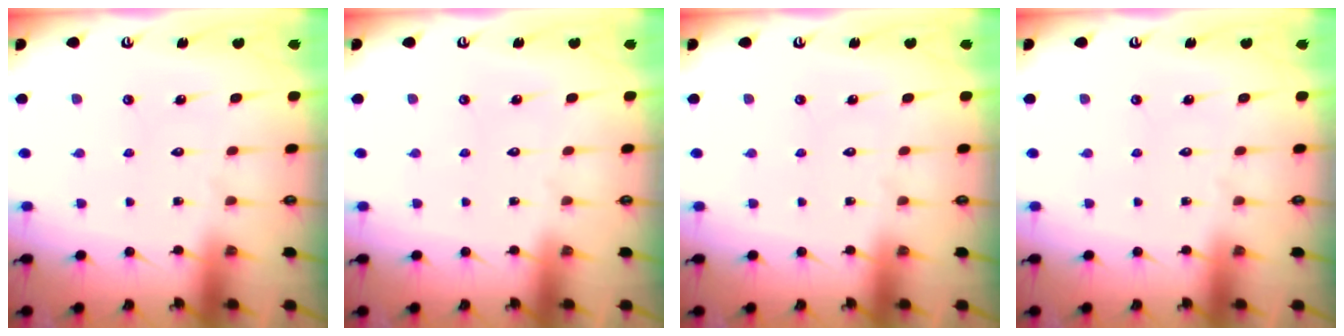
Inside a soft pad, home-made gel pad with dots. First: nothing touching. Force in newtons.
{"total": 0.0}
{"total": 0.0}
{"total": 0.0}